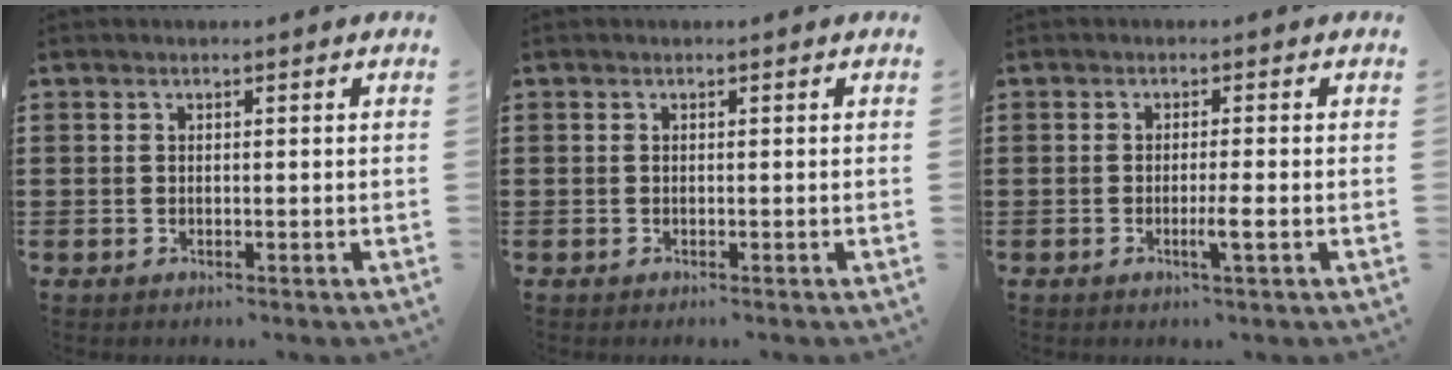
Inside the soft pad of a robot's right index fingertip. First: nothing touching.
{"total": 0.0}
{"total": 2.7, "force": [-1.0, -0.2, 2.5], "torque": [-0.048, -0.009, -0.022]}